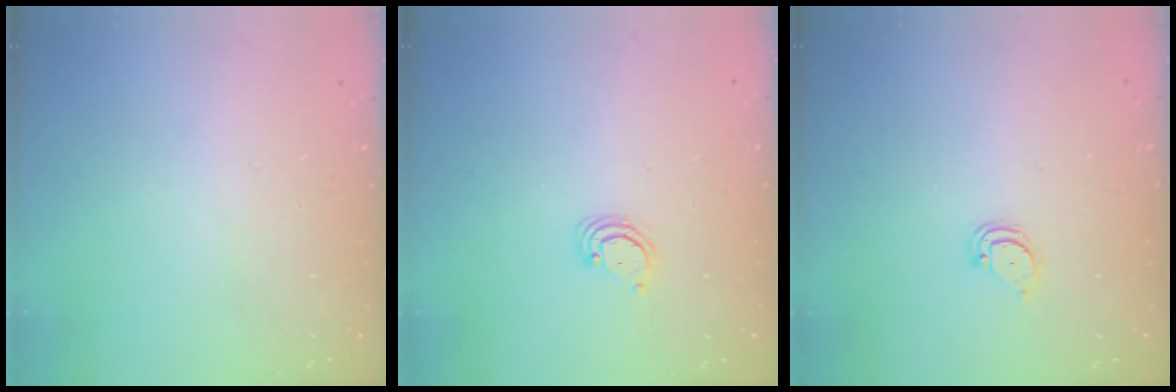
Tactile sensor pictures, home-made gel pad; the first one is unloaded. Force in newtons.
{"total": 2.8, "press": 2.8, "slide": 0.3}
{"total": 2.6, "press": 2.6, "slide": 0.2}